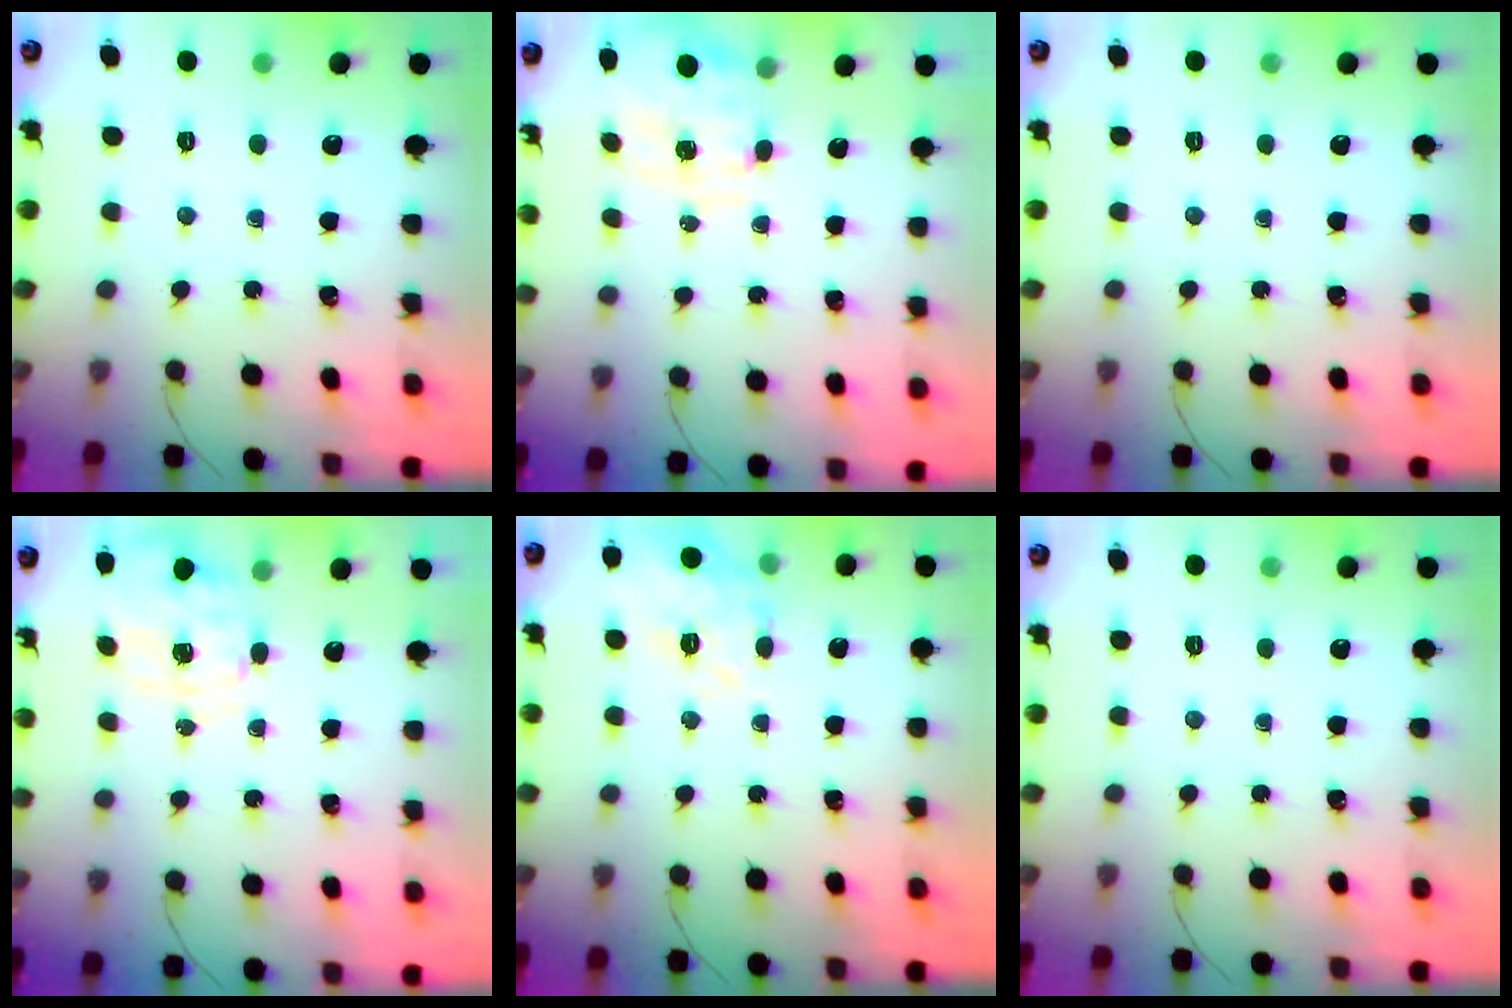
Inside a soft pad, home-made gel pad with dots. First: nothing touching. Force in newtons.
{"total": 3.4, "press": 3.2, "slide": 1.1}
{"total": 0.0}
{"total": 2.9, "press": 2.7, "slide": 0.9}
{"total": 17.0, "press": 16.9, "slide": 1.0}
{"total": 0.0}